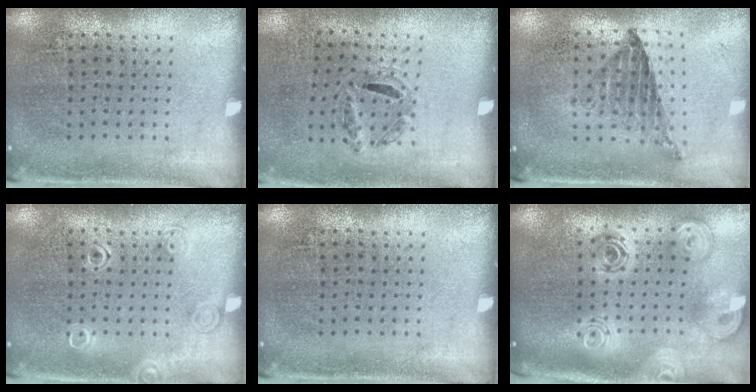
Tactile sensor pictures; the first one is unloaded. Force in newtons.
{"total": 1.1, "press": 0.6, "slide": 0.9}
{"total": 0.7, "press": 0.7, "slide": 0.1}
{"total": 1.2, "press": 1.2, "slide": 0.2}
{"total": 0.0}
{"total": 2.6, "press": 2.0, "slide": 1.7}